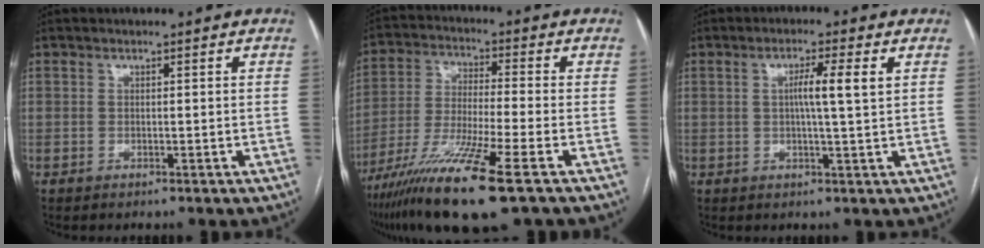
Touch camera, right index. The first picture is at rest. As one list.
[{"total": 15.1, "force": [-8.8, 0.0, 12.2], "torque": [-0.254, -0.044, -0.163]}, {"total": 4.8, "force": [1.1, -0.4, 4.7], "torque": [-0.080, 0.003, 0.016]}]